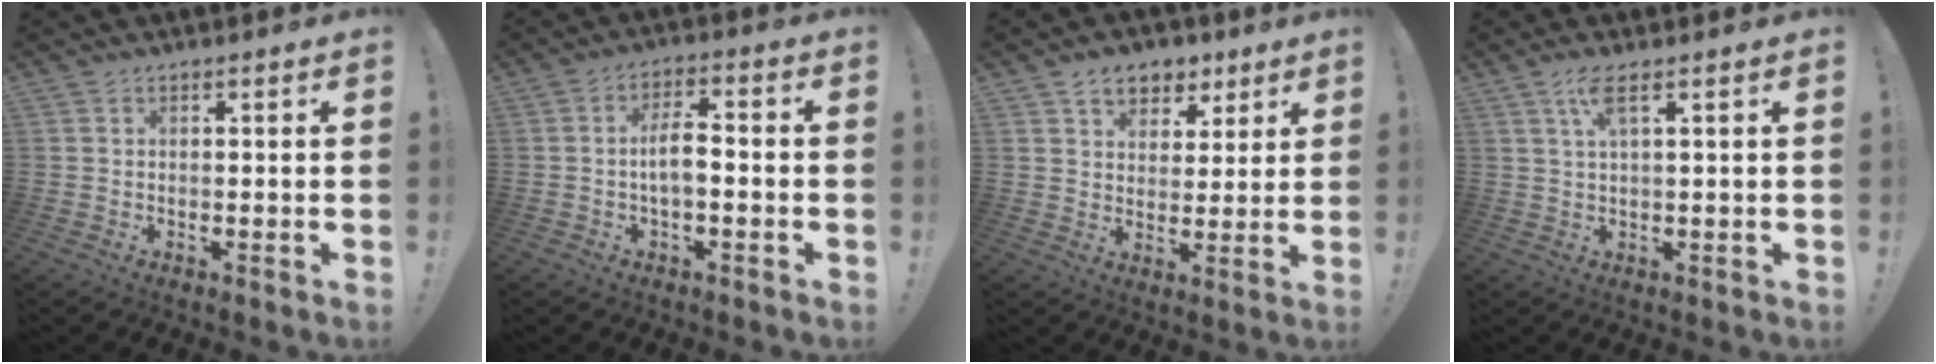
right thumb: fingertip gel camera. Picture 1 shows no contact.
{"total": 6.6, "force": [-1.2, 2.4, 6.0], "torque": [-0.108, 0.009, -0.024]}
{"total": 8.4, "force": [5.2, 6.0, 2.8], "torque": [-0.033, -0.030, 0.098]}
{"total": 4.6, "force": [2.0, 0.7, 4.1], "torque": [-0.084, 0.002, 0.033]}